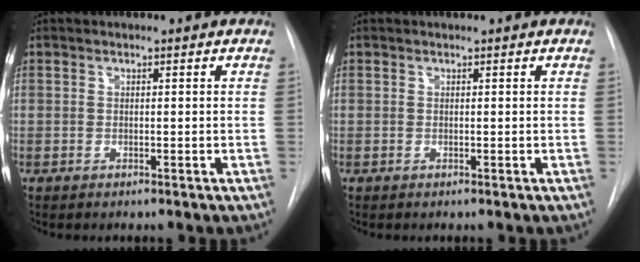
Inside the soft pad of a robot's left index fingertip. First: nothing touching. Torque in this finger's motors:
{"motor_torque": [0.00, 0.00, 0.01, 0.00]}